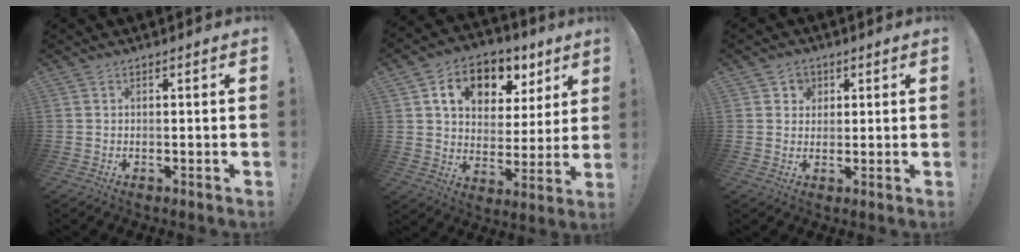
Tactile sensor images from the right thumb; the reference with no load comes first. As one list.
[{"total": 13.7, "force": [7.0, 9.3, 7.2], "torque": [-0.113, -0.029, 0.128]}, {"total": 3.8, "force": [1.5, 3.4, 0.7], "torque": [-0.003, -0.005, 0.026]}]